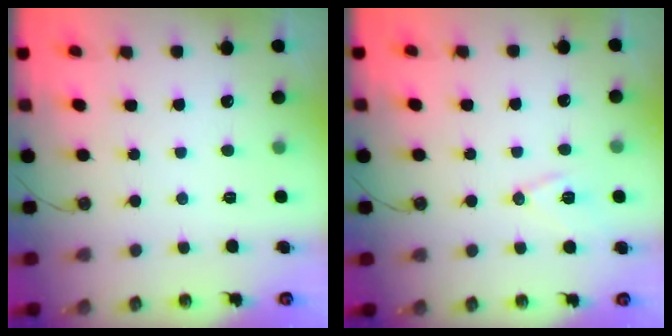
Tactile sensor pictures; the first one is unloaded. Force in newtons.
{"total": 9.6, "press": 8.9, "slide": 3.4}